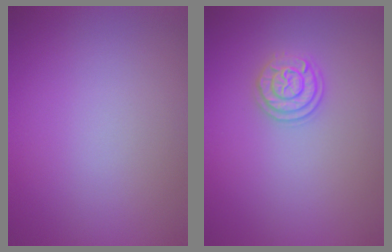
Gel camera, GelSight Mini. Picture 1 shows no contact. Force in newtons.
{"total": 2.1, "press": 2.1, "slide": 0.3}